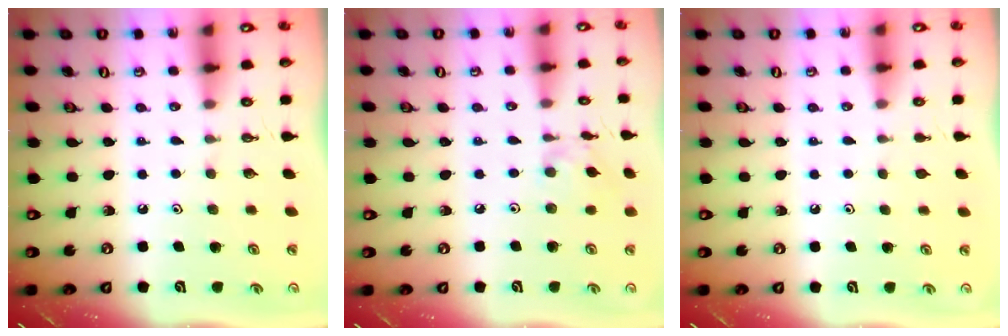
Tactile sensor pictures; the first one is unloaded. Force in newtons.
{"total": 5.3, "press": 5.3, "slide": 0.2}
{"total": 0.8, "press": 0.7, "slide": 0.3}